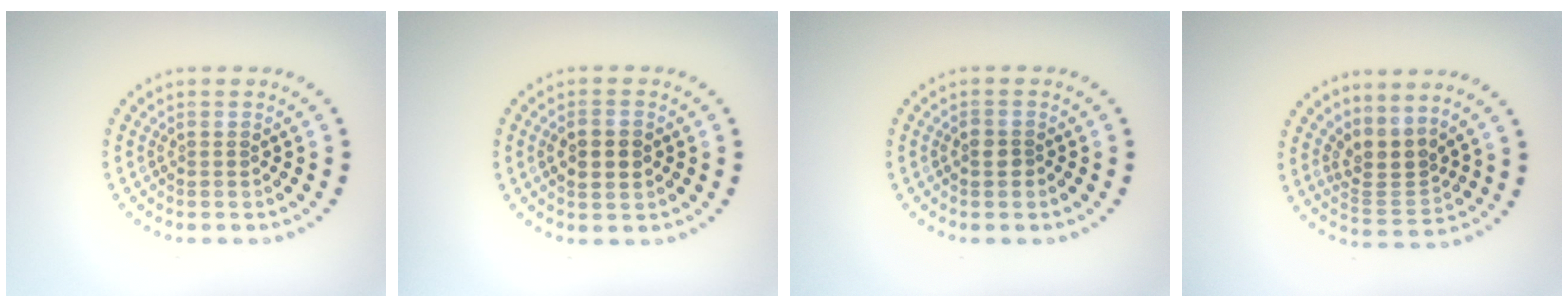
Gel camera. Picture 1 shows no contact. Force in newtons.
{"total": 2.7, "press": 2.7, "slide": 0.2}
{"total": 1.4, "press": 1.3, "slide": 0.4}
{"total": 3.0, "press": 2.2, "slide": 2.0}